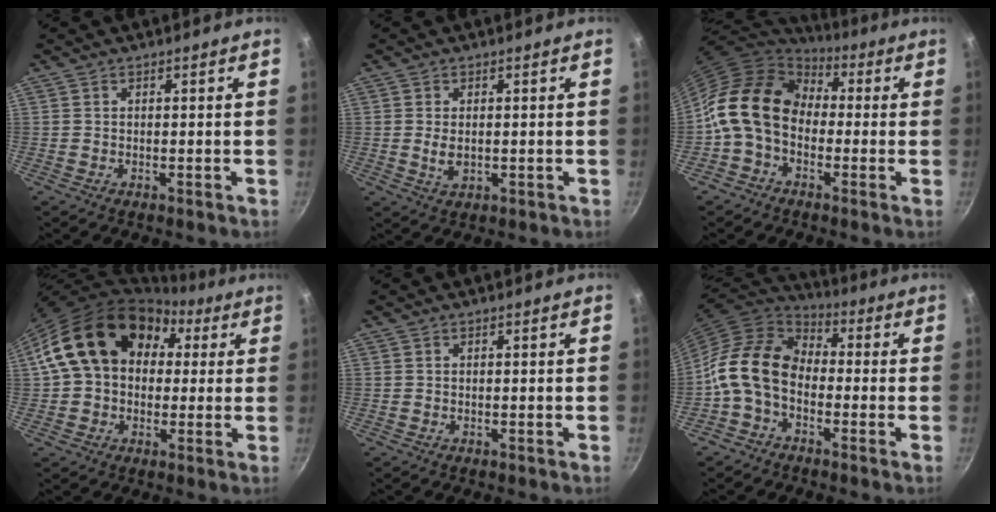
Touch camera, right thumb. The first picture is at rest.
{"total": 3.2, "force": [0.0, 1.9, 2.6], "torque": [-0.049, -0.006, 0.004]}
{"total": 14.7, "force": [-0.7, 11.3, 9.3], "torque": [-0.137, 0.039, -0.035]}
{"total": 18.7, "force": [4.5, 14.0, 11.7], "torque": [-0.169, 0.038, 0.066]}
{"total": 0.0}
{"total": 12.8, "force": [-2.7, 9.2, 8.5], "torque": [-0.131, 0.040, -0.074]}